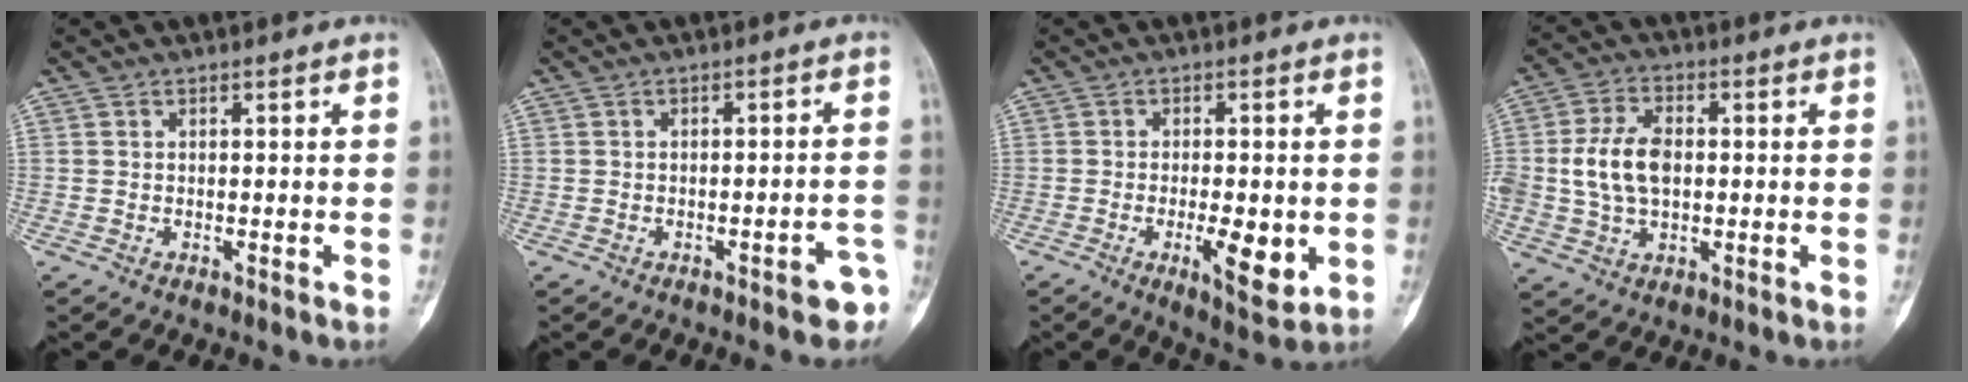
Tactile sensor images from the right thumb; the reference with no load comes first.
{"total": 2.9, "force": [-1.8, 1.3, 1.9], "torque": [-0.011, 0.019, -0.016]}
{"total": 8.1, "force": [-1.7, 2.9, 7.4], "torque": [-0.110, -0.014, -0.021]}
{"total": 9.8, "force": [0.2, 6.3, 7.5], "torque": [-0.140, 0.011, 0.006]}